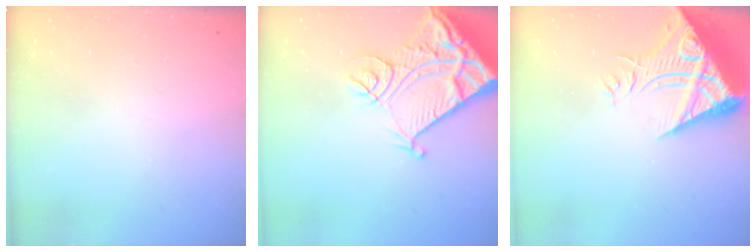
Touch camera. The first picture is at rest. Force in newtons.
{"total": 16.1, "press": 16.0, "slide": 2.0}
{"total": 19.4, "press": 19.3, "slide": 2.1}